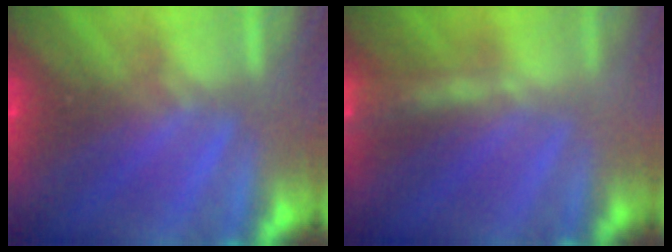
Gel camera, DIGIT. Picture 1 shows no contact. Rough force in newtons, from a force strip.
{"total": 8.7}